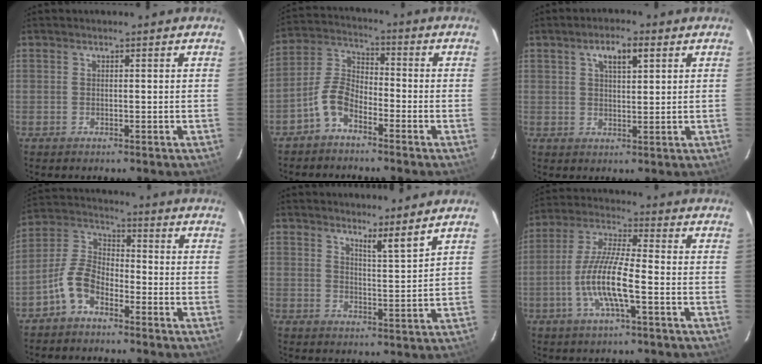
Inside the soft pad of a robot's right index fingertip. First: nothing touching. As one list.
[{"total": 6.6, "force": [-4.3, 3.1, 3.9], "torque": [-0.089, 0.018, -0.092]}, {"total": 4.9, "force": [2.4, 1.8, 4.0], "torque": [-0.068, 0.011, 0.042]}, {"total": 7.6, "force": [-4.8, 3.9, 4.4], "torque": [-0.099, 0.018, -0.103]}, {"total": 4.4, "force": [3.8, -0.5, 2.2], "torque": [-0.036, -0.014, 0.055]}, {"total": 11.1, "force": [-3.7, 1.6, 10.4], "torque": [-0.218, -0.003, -0.072]}]